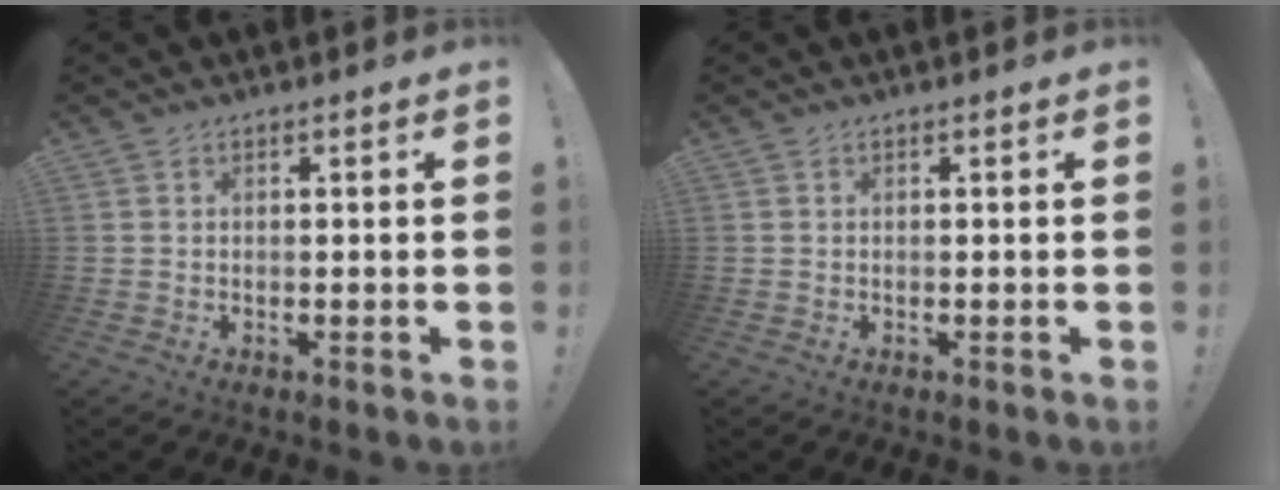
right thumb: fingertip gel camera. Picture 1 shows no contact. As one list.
[{"total": 0.0}]